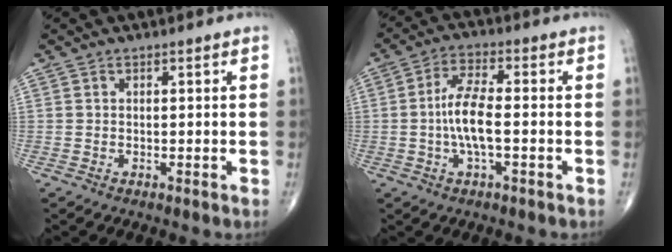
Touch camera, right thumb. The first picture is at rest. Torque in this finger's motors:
{"motor_torque": [1.63, 3.38, 0.89, -0.13, 0.28]}